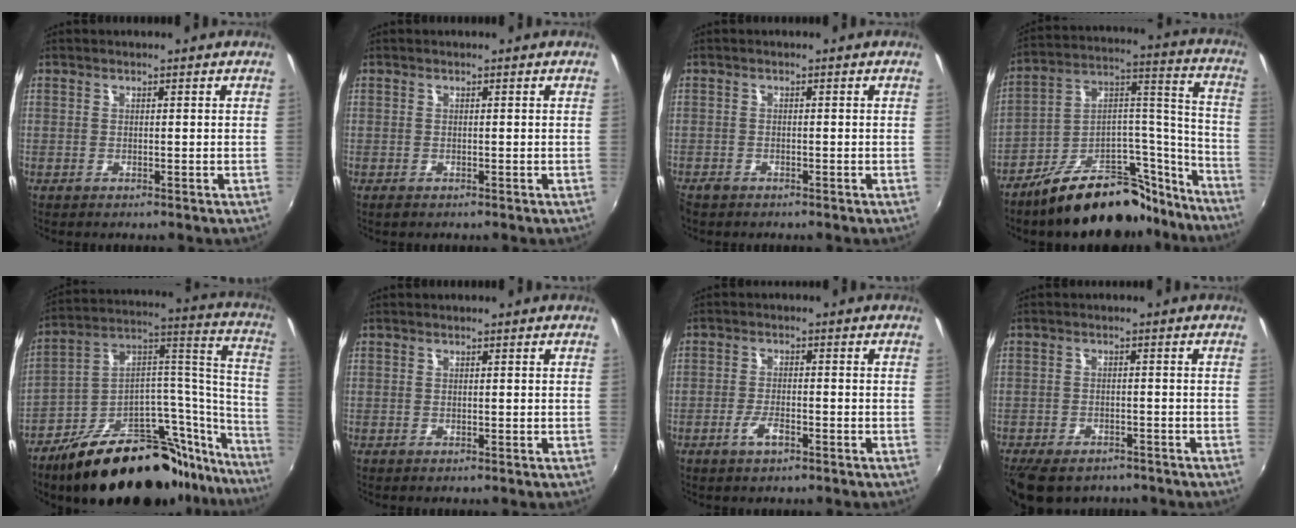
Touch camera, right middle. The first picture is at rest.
{"total": 0.5, "force": [-0.3, 0.3, 0.2], "torque": [-0.005, -0.004, -0.007]}
{"total": 1.8, "force": [-1.5, 0.9, 0.6], "torque": [-0.017, -0.005, -0.029]}
{"total": 22.8, "force": [-18.0, 9.1, 10.6], "torque": [-0.136, 0.069, -0.260]}
{"total": 32.3, "force": [-22.8, 12.6, 19.1], "torque": [-0.229, 0.058, -0.333]}
{"total": 0.0}
{"total": 3.5, "force": [-2.1, 1.0, 2.6], "torque": [-0.059, -0.002, -0.038]}
{"total": 8.8, "force": [-6.8, 4.0, 4.0], "torque": [-0.096, -0.018, -0.106]}